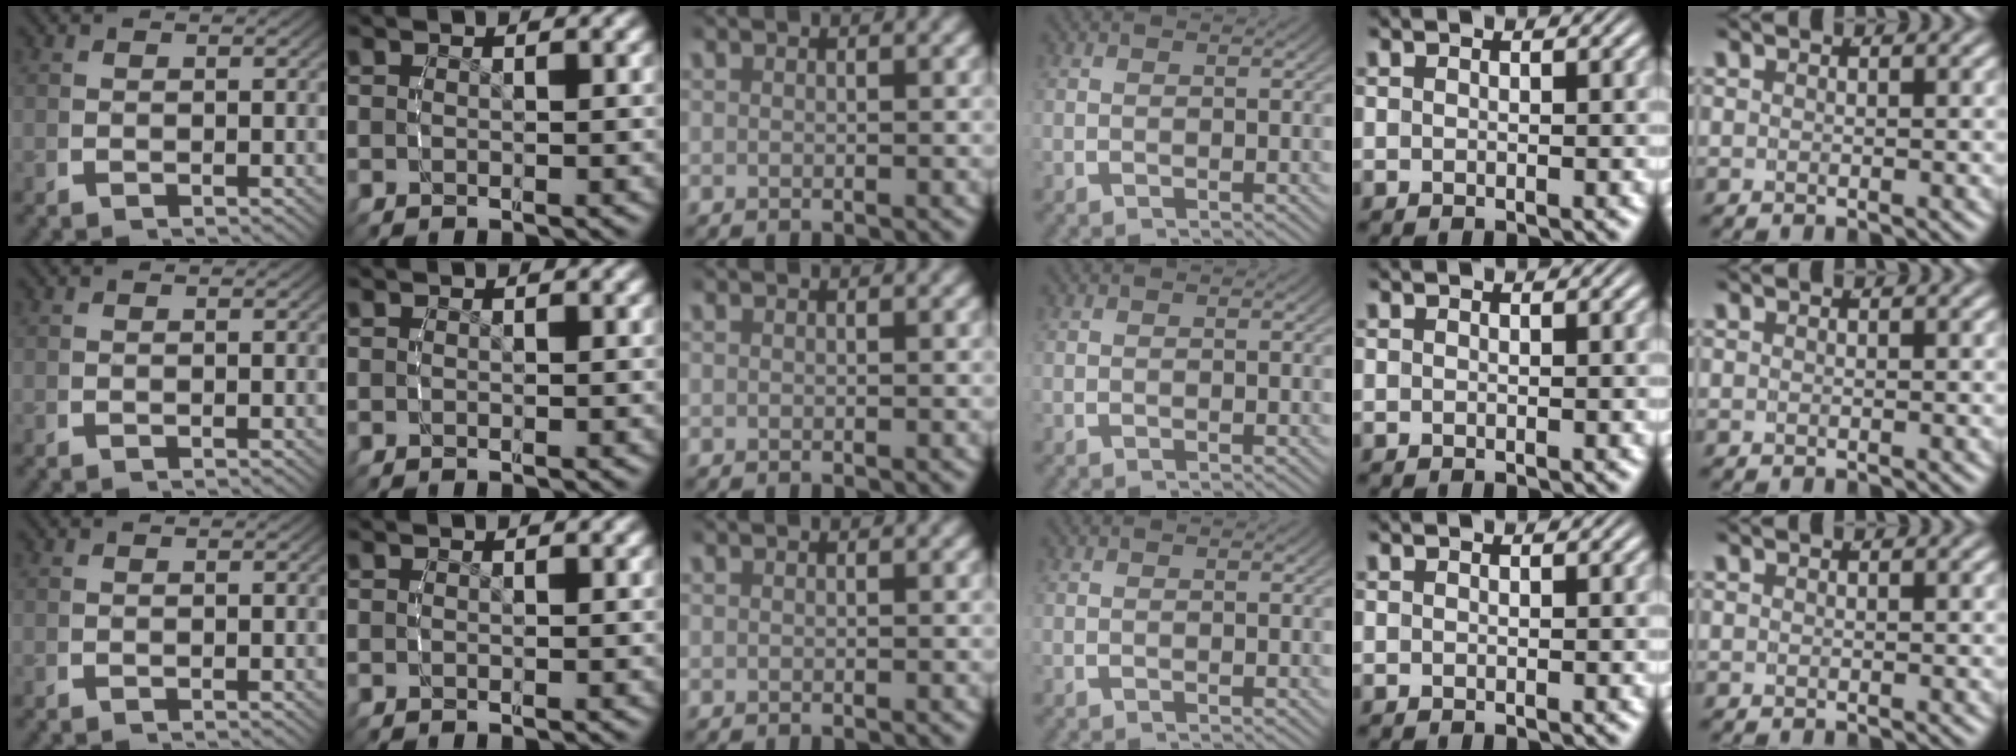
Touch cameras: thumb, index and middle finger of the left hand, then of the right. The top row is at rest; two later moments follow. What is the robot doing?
{"motion": "reach", "object": "jacket"}